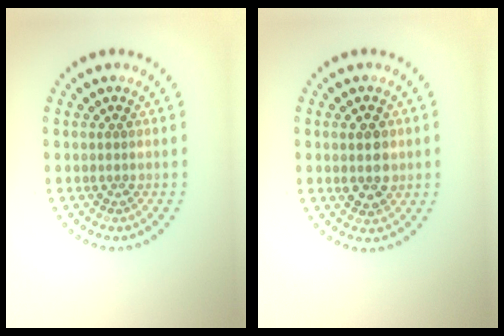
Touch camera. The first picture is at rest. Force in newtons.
{"total": 2.6, "press": 2.6, "slide": 0.1}